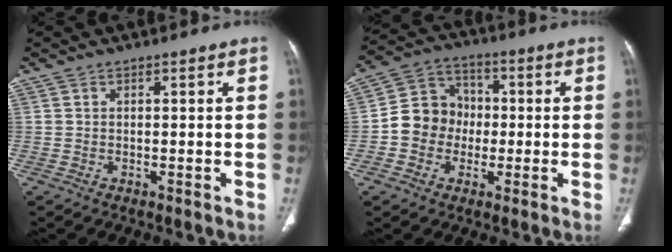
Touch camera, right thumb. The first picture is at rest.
{"total": 10.0, "force": [-1.3, 9.0, 4.0], "torque": [-0.039, 0.032, -0.035]}